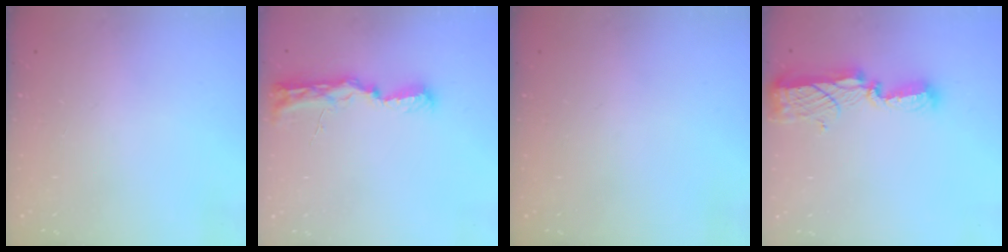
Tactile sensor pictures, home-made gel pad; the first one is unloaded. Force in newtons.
{"total": 8.8, "press": 8.8, "slide": 1.0}
{"total": 0.0}
{"total": 8.7, "press": 8.6, "slide": 0.8}